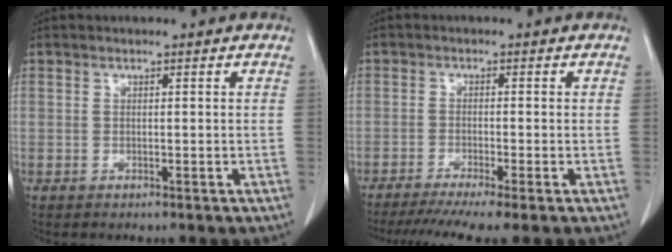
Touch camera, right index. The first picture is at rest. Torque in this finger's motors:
{"motor_torque": [0.81, -0.76, 0.49, 0.13]}